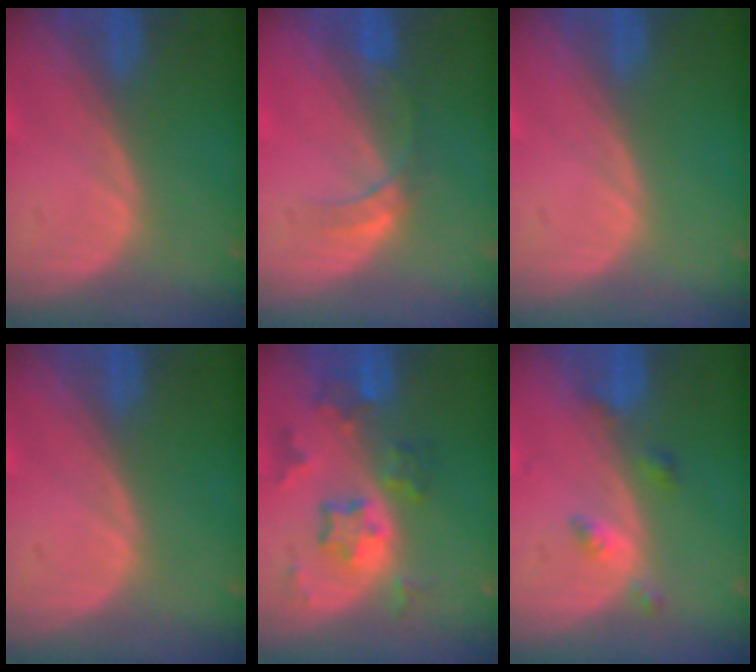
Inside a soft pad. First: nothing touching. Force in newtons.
{"total": 3.3, "press": 3.0, "slide": 1.2}
{"total": 0.0}
{"total": 0.0}
{"total": 7.2, "press": 6.5, "slide": 3.1}
{"total": 2.9, "press": 2.9, "slide": 0.2}